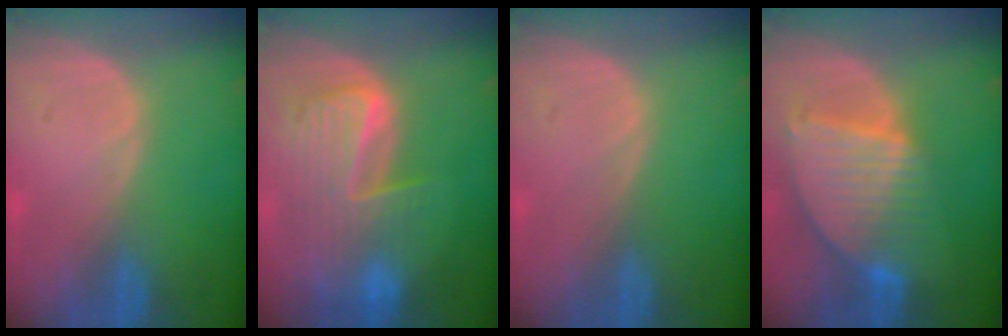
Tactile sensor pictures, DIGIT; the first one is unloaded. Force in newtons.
{"total": 9.8, "press": 8.4, "slide": 5.0}
{"total": 0.0}
{"total": 9.2, "press": 7.8, "slide": 4.8}